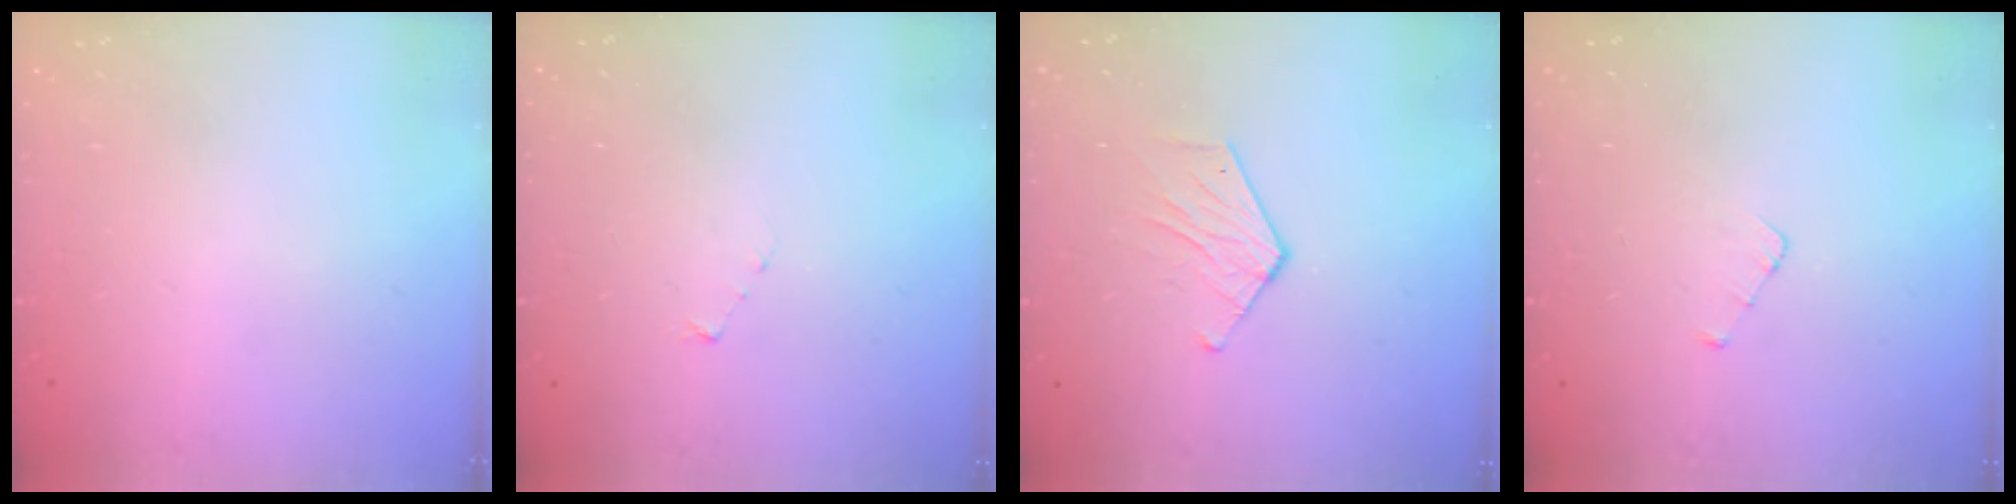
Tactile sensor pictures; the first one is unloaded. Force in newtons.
{"total": 3.0, "press": 3.0, "slide": 0.3}
{"total": 5.6, "press": 5.6, "slide": 0.5}
{"total": 2.9, "press": 2.9, "slide": 0.2}